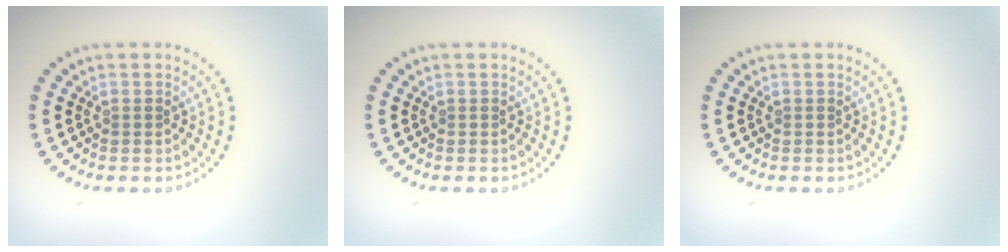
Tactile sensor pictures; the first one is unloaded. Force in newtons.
{"total": 0.0}
{"total": 0.0}